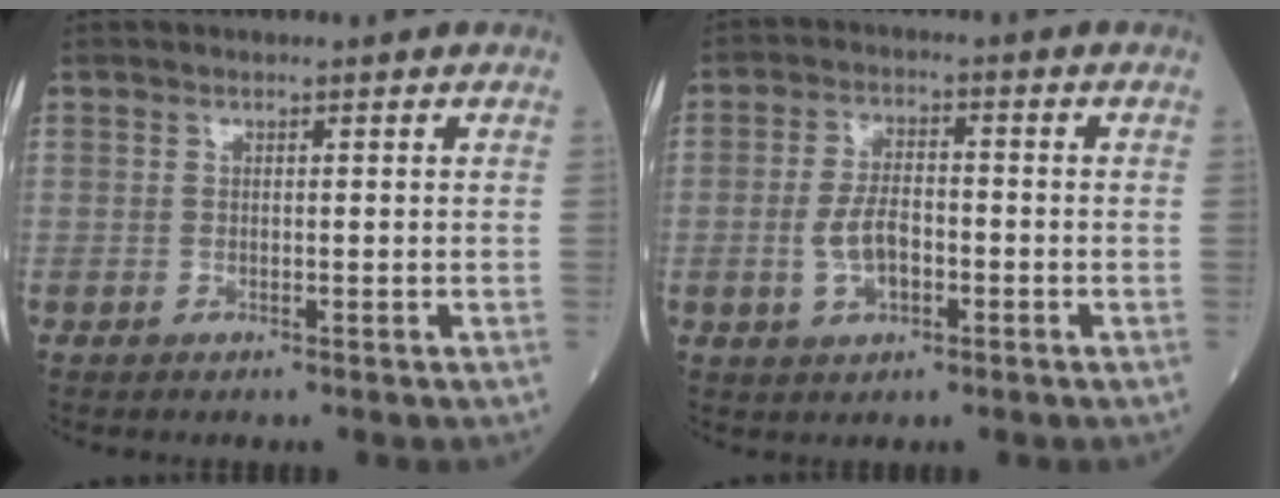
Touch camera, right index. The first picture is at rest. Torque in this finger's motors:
{"motor_torque": [0.92, -0.17, 0.17, 0.05]}